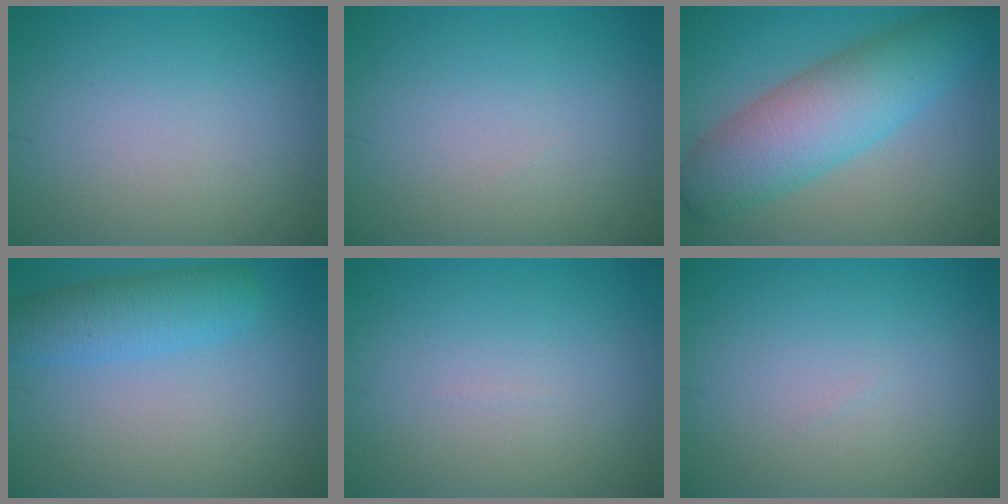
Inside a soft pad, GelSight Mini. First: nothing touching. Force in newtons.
{"total": 0.0}
{"total": 8.1, "press": 8.1, "slide": 0.0}
{"total": 4.0, "press": 4.0, "slide": 0.1}
{"total": 0.0}
{"total": 0.0}